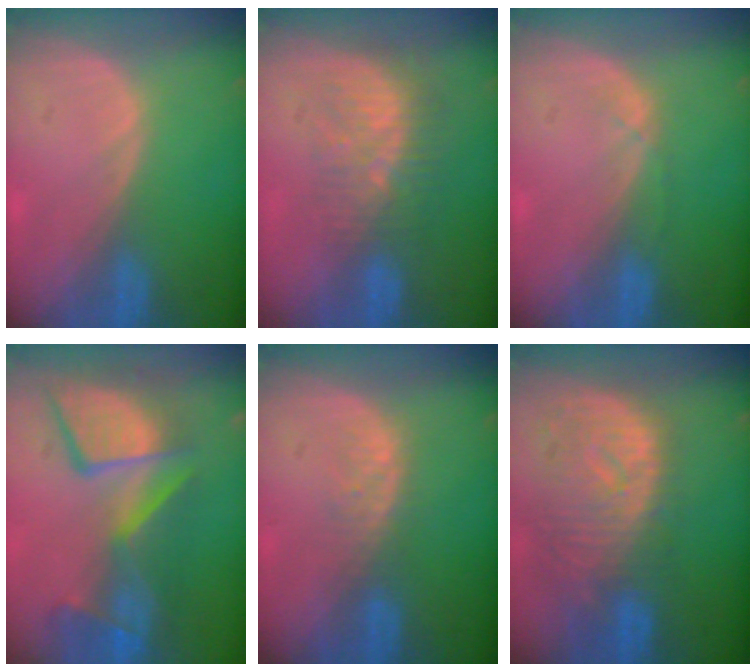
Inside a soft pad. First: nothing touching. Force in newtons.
{"total": 8.4, "press": 7.2, "slide": 4.2}
{"total": 1.1, "press": 1.1, "slide": 0.2}
{"total": 12.1, "press": 11.1, "slide": 4.9}
{"total": 2.8, "press": 2.8, "slide": 0.3}
{"total": 11.3, "press": 9.9, "slide": 5.5}